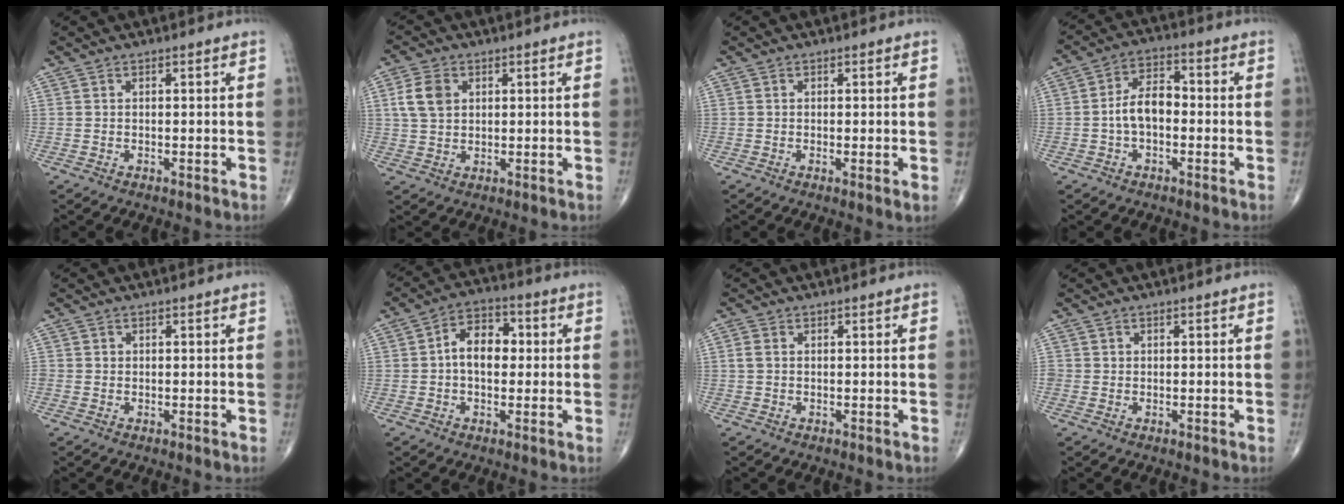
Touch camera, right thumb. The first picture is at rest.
{"total": 6.0, "force": [1.6, 4.3, 3.9], "torque": [-0.071, 0.001, 0.031]}
{"total": 1.4, "force": [-0.2, 0.2, 1.4], "torque": [-0.032, -0.007, -0.006]}
{"total": 7.1, "force": [-1.2, 4.2, 5.5], "torque": [-0.090, 0.030, -0.030]}
{"total": 1.2, "force": [0.0, 1.1, 0.1], "torque": [0.007, 0.004, 0.000]}
{"total": 8.2, "force": [0.3, 5.5, 6.1], "torque": [-0.078, 0.024, -0.005]}
{"total": 1.7, "force": [0.1, 1.2, 1.2], "torque": [-0.028, 0.003, 0.000]}
{"total": 1.0, "force": [0.0, 1.0, 0.1], "torque": [0.007, 0.004, -0.001]}